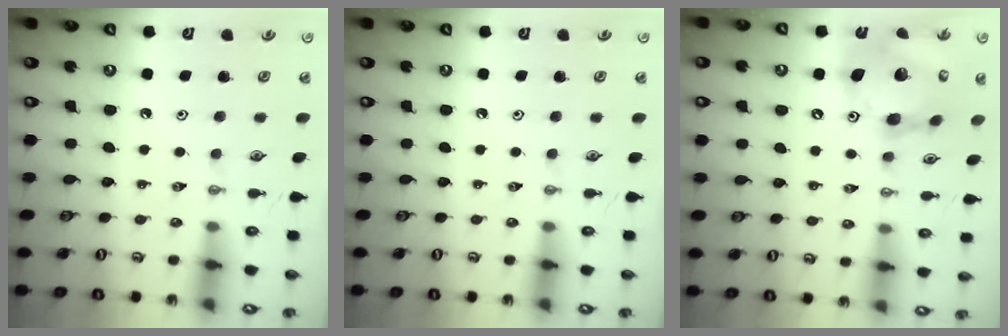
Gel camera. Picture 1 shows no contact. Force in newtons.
{"total": 0.0}
{"total": 16.8, "press": 16.7, "slide": 1.8}